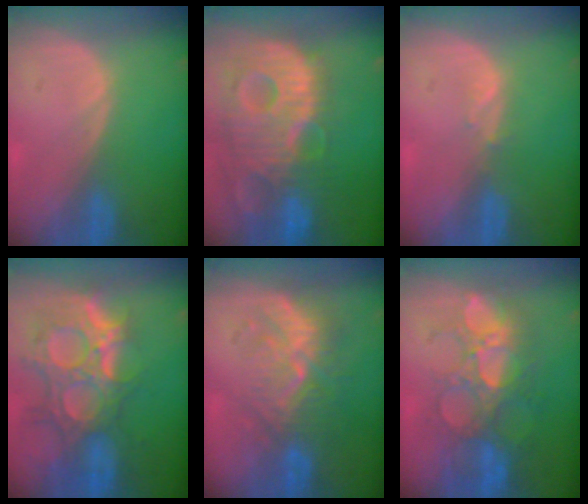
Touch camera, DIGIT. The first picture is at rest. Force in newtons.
{"total": 13.9, "press": 12.0, "slide": 7.1}
{"total": 1.1, "press": 1.0, "slide": 0.4}
{"total": 12.8, "press": 11.0, "slide": 6.5}
{"total": 8.8, "press": 8.5, "slide": 2.4}
{"total": 10.3, "press": 9.3, "slide": 4.4}